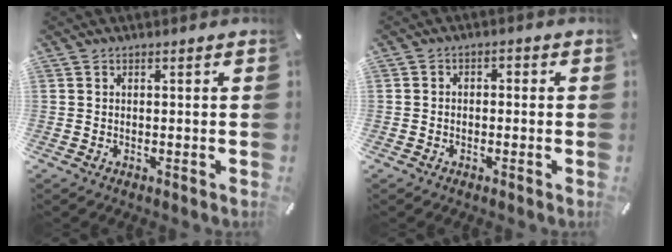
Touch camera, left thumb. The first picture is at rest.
{"total": 2.1, "force": [-1.4, 1.4, 0.6], "torque": [-0.011, 0.011, -0.030]}